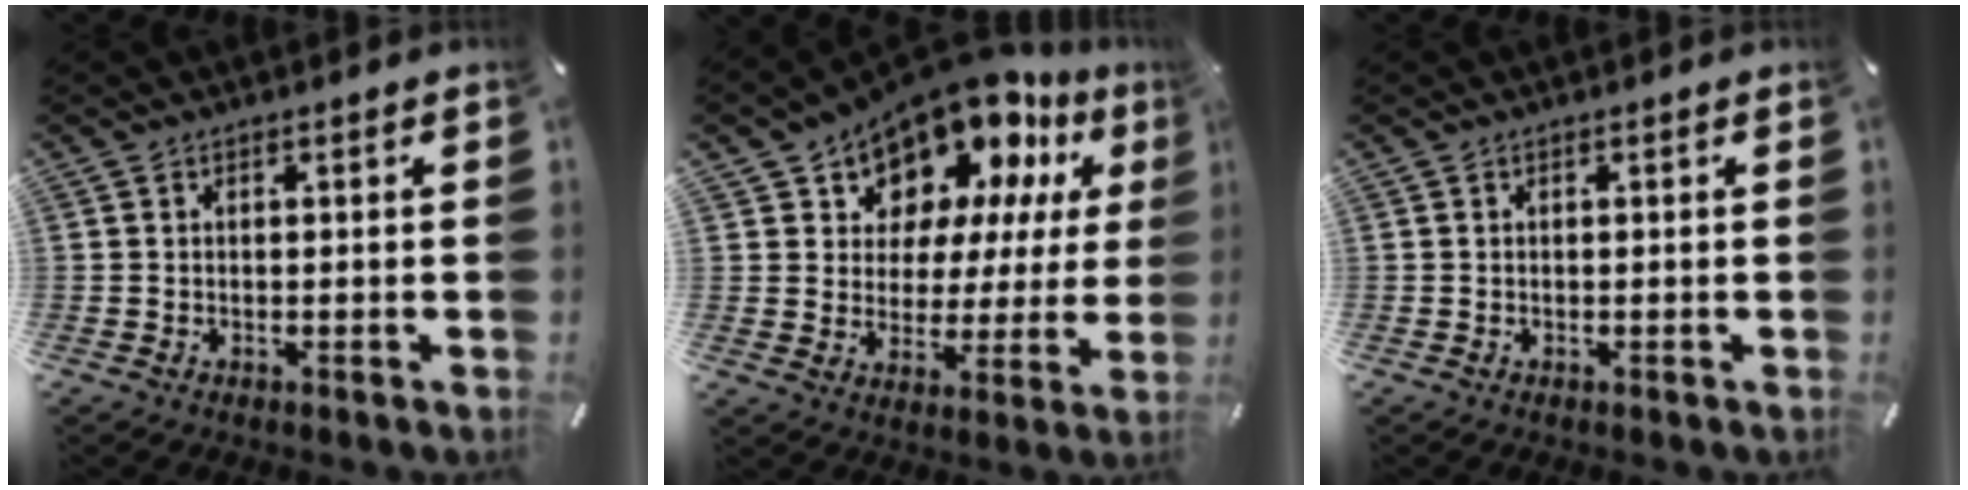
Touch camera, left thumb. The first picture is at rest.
{"total": 14.7, "force": [12.4, 7.0, 3.7], "torque": [-0.071, -0.115, 0.218]}
{"total": 0.0}